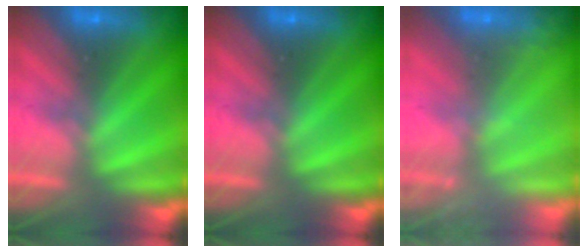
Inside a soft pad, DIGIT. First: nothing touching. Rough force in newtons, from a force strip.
{"total": 0.0}
{"total": 2.4}